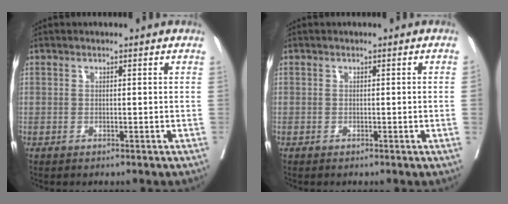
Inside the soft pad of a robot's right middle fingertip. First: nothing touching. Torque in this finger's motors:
{"motor_torque": [0.92, -1.19, -0.07, -0.21]}